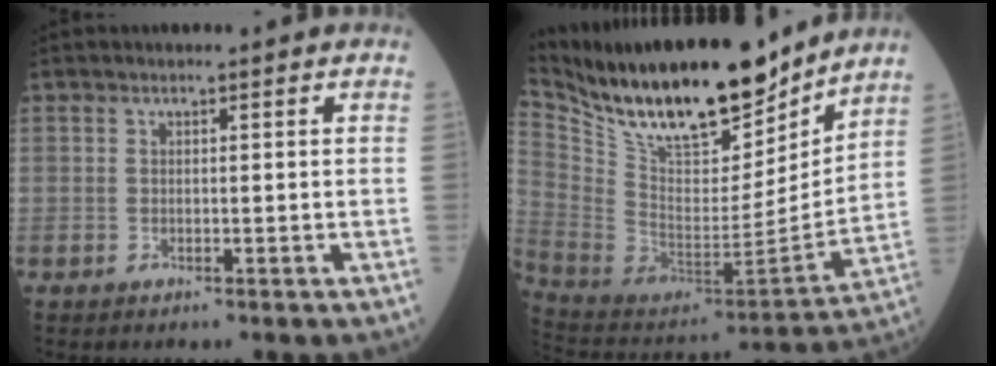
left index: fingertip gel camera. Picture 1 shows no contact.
{"total": 24.8, "force": [19.9, 6.6, 13.3], "torque": [-0.252, -0.016, 0.337]}